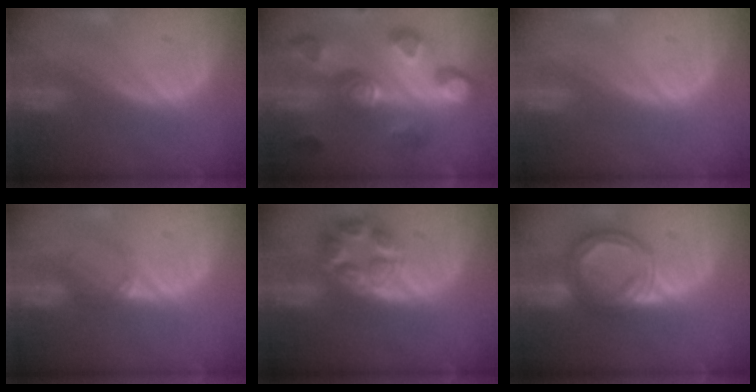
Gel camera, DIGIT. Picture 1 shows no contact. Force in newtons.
{"total": 11.1, "press": 10.0, "slide": 4.8}
{"total": 0.0}
{"total": 2.5, "press": 2.0, "slide": 1.4}
{"total": 7.6, "press": 6.7, "slide": 3.6}
{"total": 8.2, "press": 8.2, "slide": 0.6}